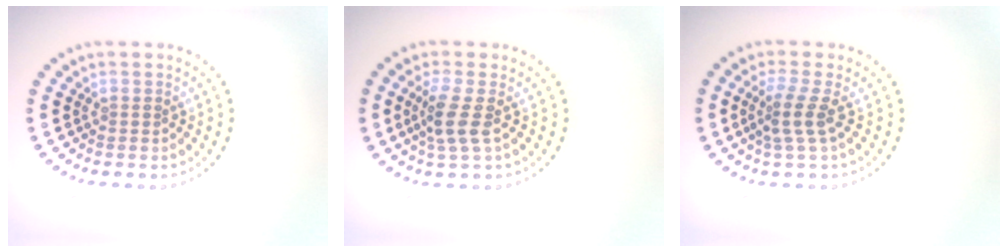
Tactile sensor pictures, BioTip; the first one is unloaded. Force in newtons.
{"total": 2.7, "press": 2.1, "slide": 1.7}
{"total": 2.4, "press": 1.7, "slide": 1.8}